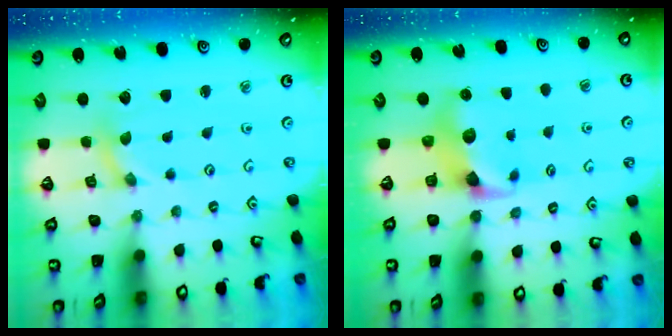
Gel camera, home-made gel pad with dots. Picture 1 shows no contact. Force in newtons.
{"total": 7.0, "press": 7.0, "slide": 0.7}